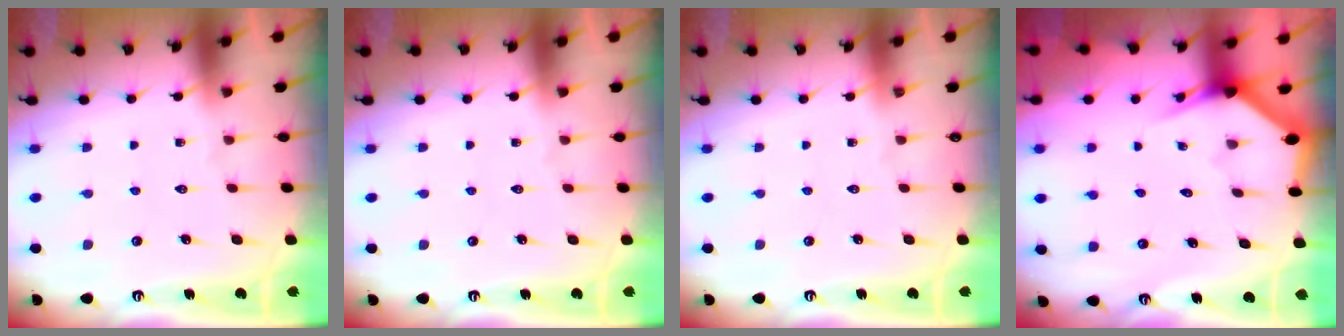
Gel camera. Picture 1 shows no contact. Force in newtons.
{"total": 0.0}
{"total": 0.0}
{"total": 2.7, "press": 2.7, "slide": 0.1}